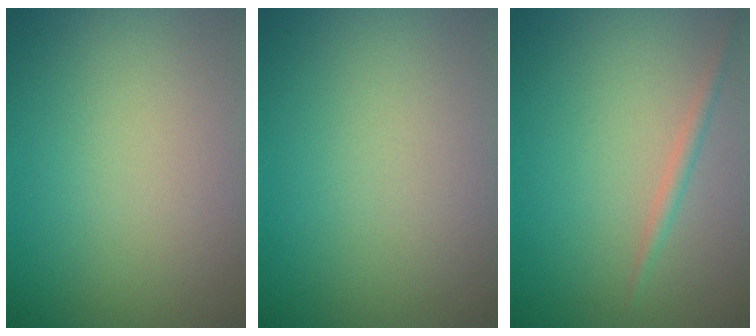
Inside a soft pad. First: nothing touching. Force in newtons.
{"total": 0.0}
{"total": 1.1, "press": 1.1, "slide": 0.0}